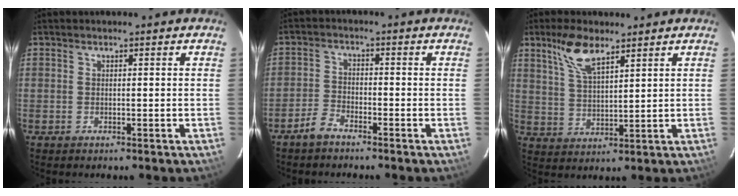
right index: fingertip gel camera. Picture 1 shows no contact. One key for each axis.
{"total": 3.7, "fx": -3.1, "fy": 1.4, "fz": 1.4, "tx": -0.045, "ty": 0.008, "tz": -0.061}
{"total": 7.7, "fx": 5.2, "fy": 2.6, "fz": 5.1, "tx": -0.100, "ty": 0.009, "tz": 0.108}